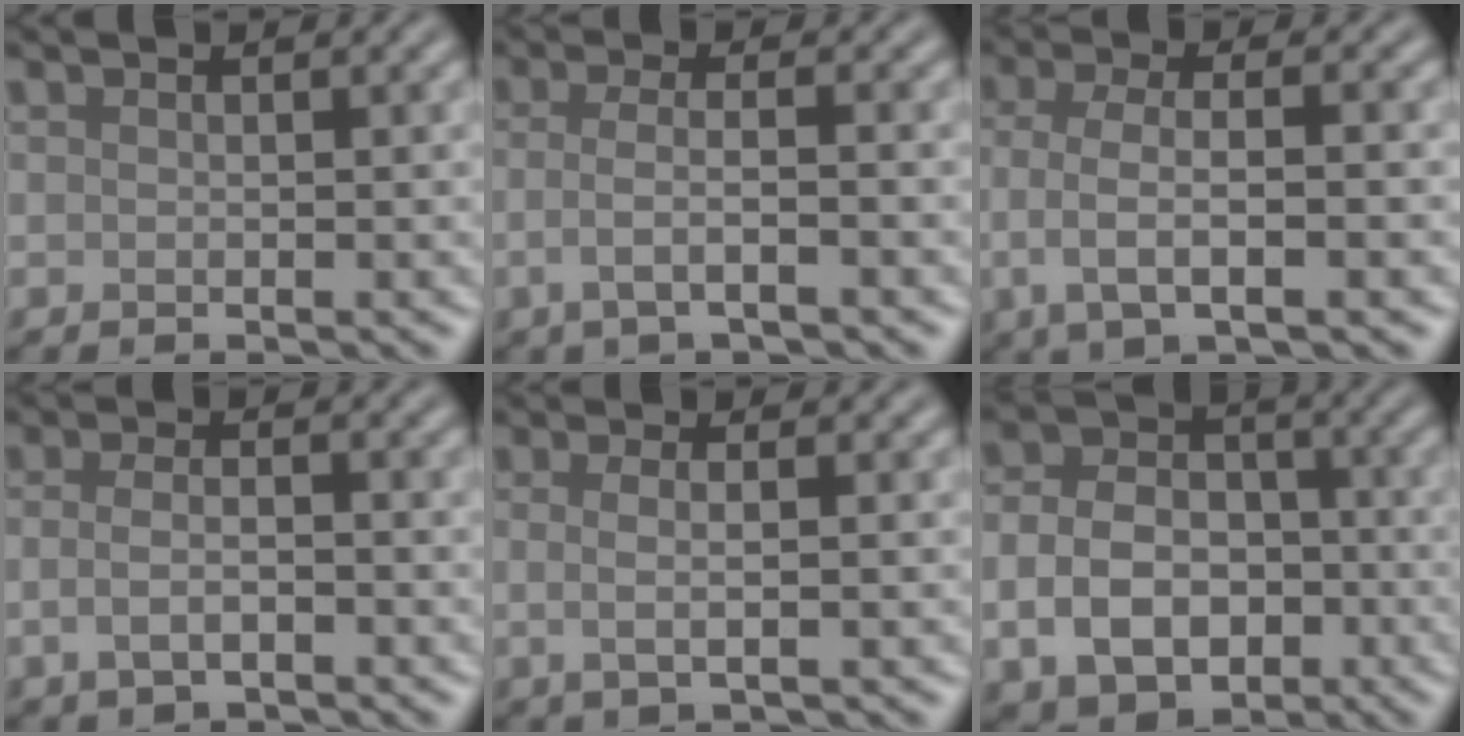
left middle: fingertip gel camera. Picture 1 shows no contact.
{"total": 3.2, "force": [-0.9, 0.9, 2.9], "torque": [-0.053, -0.003, -0.024]}
{"total": 4.7, "force": [-0.9, 1.7, 4.2], "torque": [-0.088, -0.002, -0.019]}
{"total": 2.7, "force": [-0.8, 1.2, 2.3], "torque": [-0.050, -0.004, -0.018]}
{"total": 2.4, "force": [0.0, 0.7, 2.3], "torque": [-0.044, -0.002, -0.002]}
{"total": 7.7, "force": [-2.1, 5.7, 4.8], "torque": [-0.092, -0.008, -0.041]}